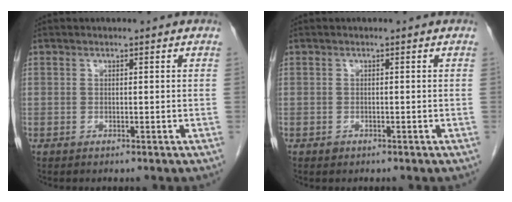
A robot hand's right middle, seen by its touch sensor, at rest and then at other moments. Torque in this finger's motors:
{"motor_torque": [-0.01, 0.05, -0.01, 0.00]}